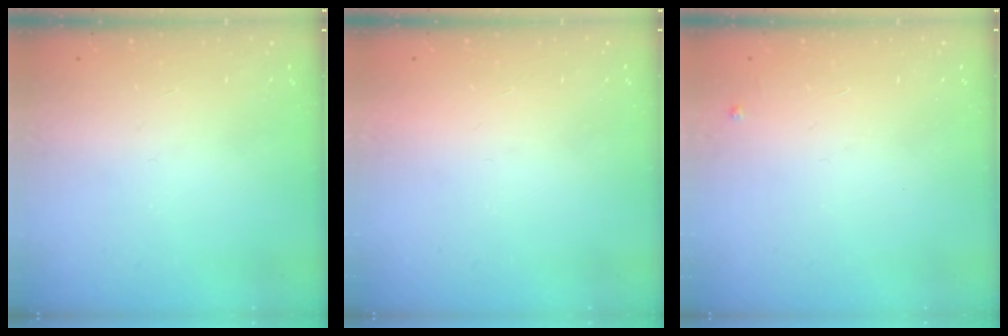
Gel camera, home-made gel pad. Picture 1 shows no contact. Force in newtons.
{"total": 1.6, "press": 1.6, "slide": 0.1}
{"total": 3.0, "press": 3.0, "slide": 0.5}